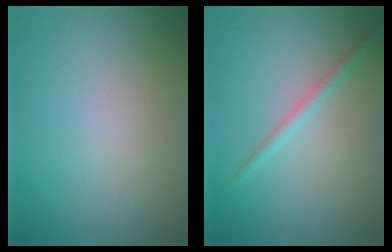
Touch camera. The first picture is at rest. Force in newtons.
{"total": 1.3, "press": 1.3, "slide": 0.1}